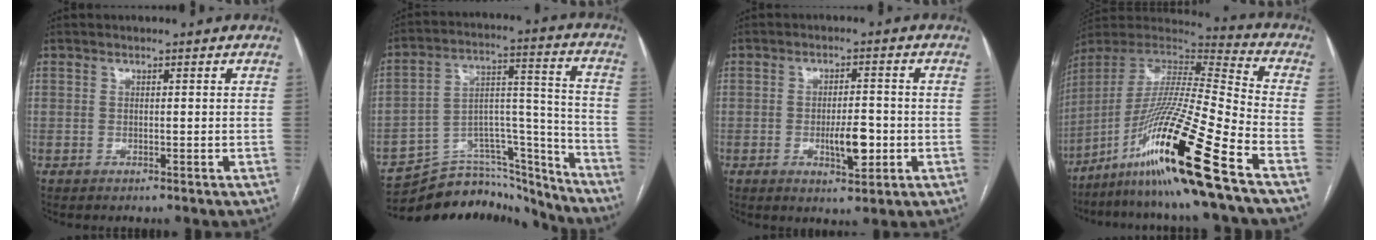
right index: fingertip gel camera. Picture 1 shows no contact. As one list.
[{"total": 20.4, "force": [-19.3, 5.2, 3.8], "torque": [-0.054, 0.062, -0.292]}, {"total": 5.7, "force": [-1.5, 1.8, 5.2], "torque": [-0.086, -0.004, -0.018]}, {"total": 23.0, "force": [-13.6, -1.5, 18.5], "torque": [-0.379, -0.035, -0.257]}]